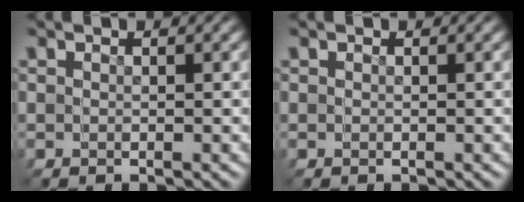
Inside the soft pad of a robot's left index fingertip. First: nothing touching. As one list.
[{"total": 0.0}]